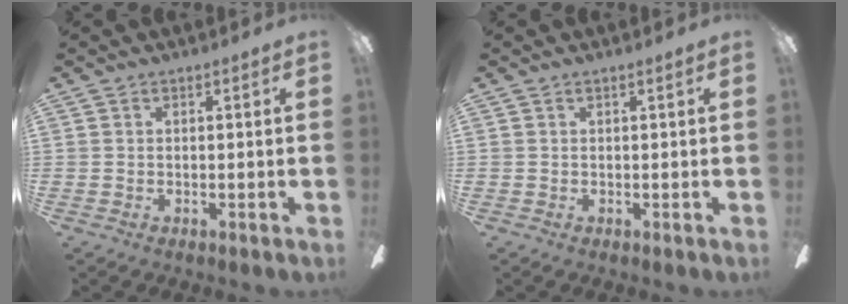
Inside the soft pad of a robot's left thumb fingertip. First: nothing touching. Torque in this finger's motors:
{"motor_torque": [0.01, 0.04, -0.09, 0.04, 0.00]}